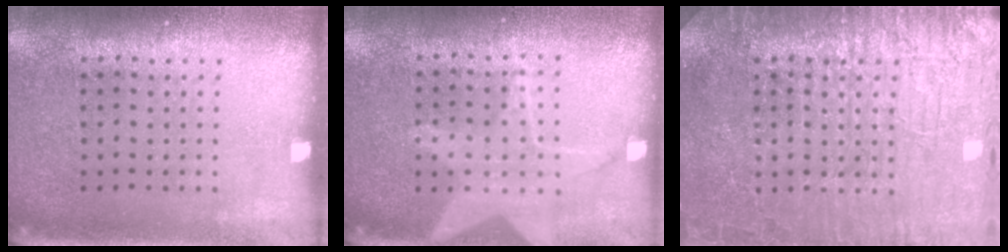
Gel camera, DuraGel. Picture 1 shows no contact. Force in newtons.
{"total": 1.3, "press": 1.3, "slide": 0.3}
{"total": 7.2, "press": 7.1, "slide": 1.1}